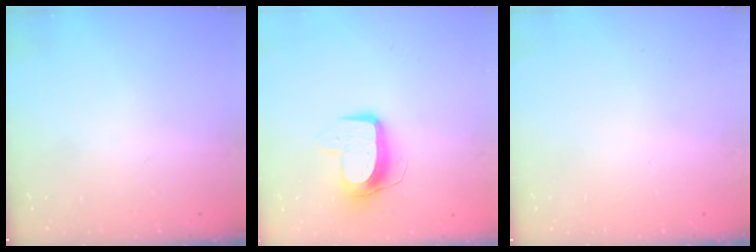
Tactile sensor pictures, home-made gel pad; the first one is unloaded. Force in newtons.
{"total": 10.2, "press": 10.2, "slide": 0.2}
{"total": 0.0}